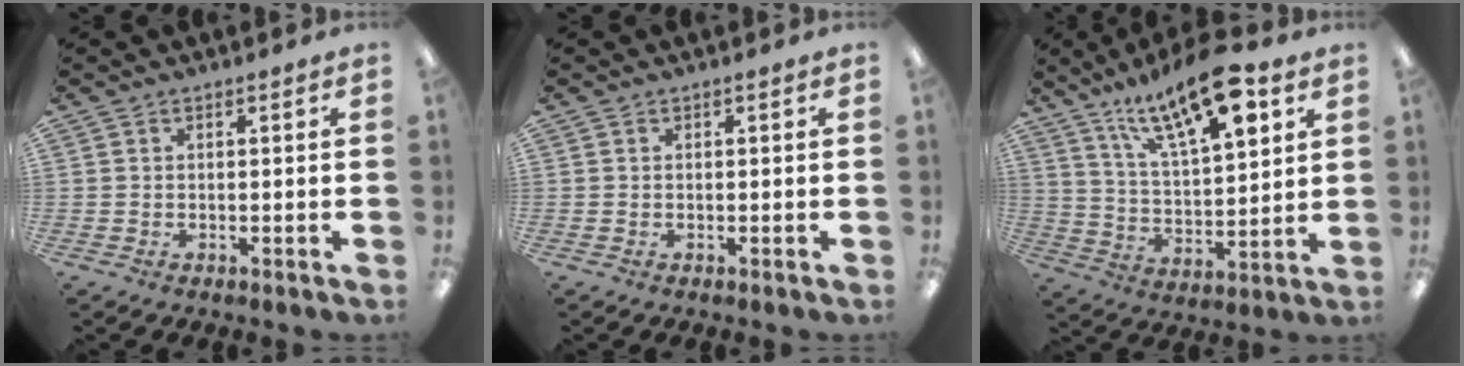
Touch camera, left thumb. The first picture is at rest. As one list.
[{"total": 0.0}, {"total": 18.7, "force": [12.0, 6.4, 12.8], "torque": [-0.208, -0.059, 0.197]}]